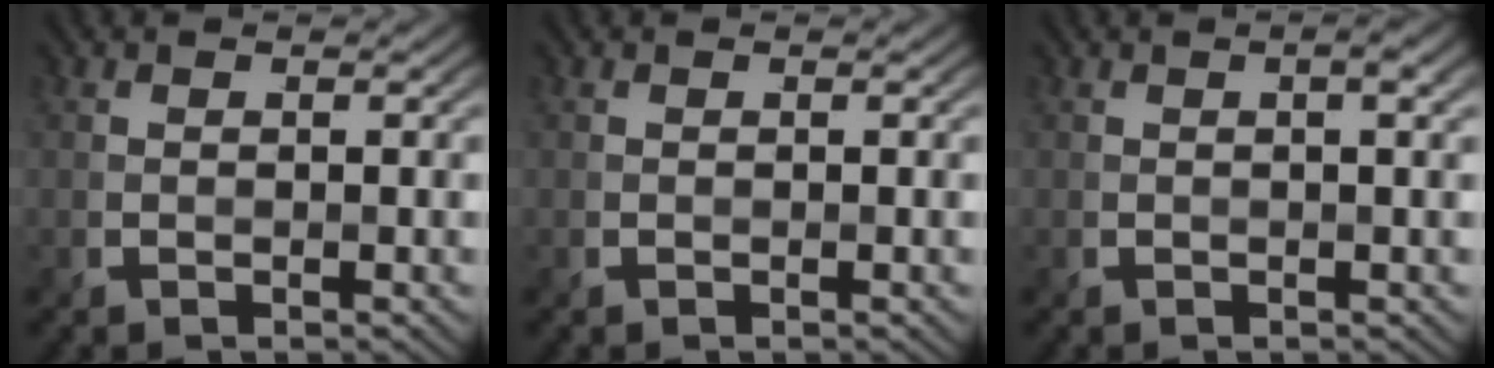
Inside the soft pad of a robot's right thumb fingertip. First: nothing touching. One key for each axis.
{"total": 0.0}
{"total": 1.9, "fx": 0.6, "fy": 0.3, "fz": 1.8, "tx": -0.029, "ty": 0.005, "tz": 0.008}